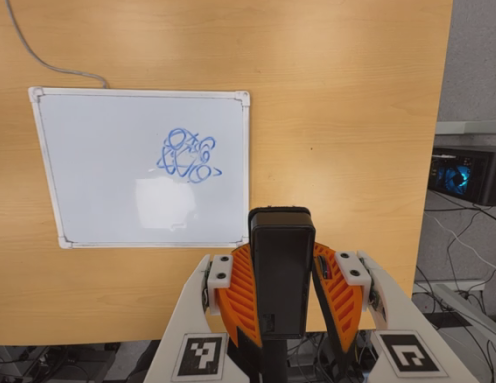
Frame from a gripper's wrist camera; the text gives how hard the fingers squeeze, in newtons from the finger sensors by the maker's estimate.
{"total": 9.1, "left": 7.7, "right": 10.5}